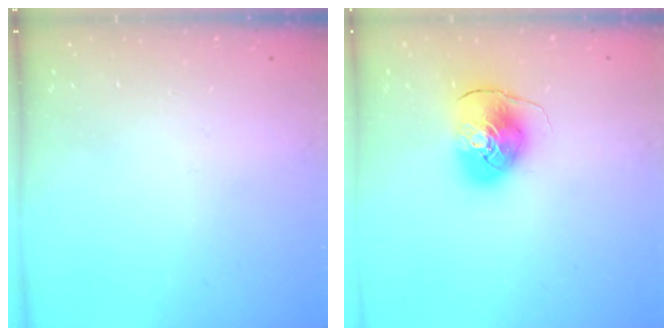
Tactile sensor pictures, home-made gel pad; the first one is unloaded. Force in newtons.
{"total": 9.7, "press": 9.6, "slide": 1.3}